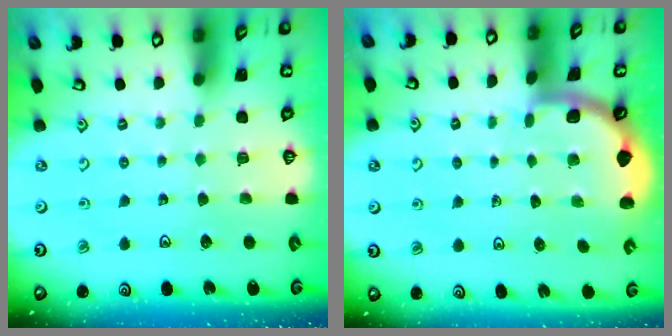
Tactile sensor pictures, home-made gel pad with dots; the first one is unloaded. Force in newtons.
{"total": 1.8, "press": 1.8, "slide": 0.1}